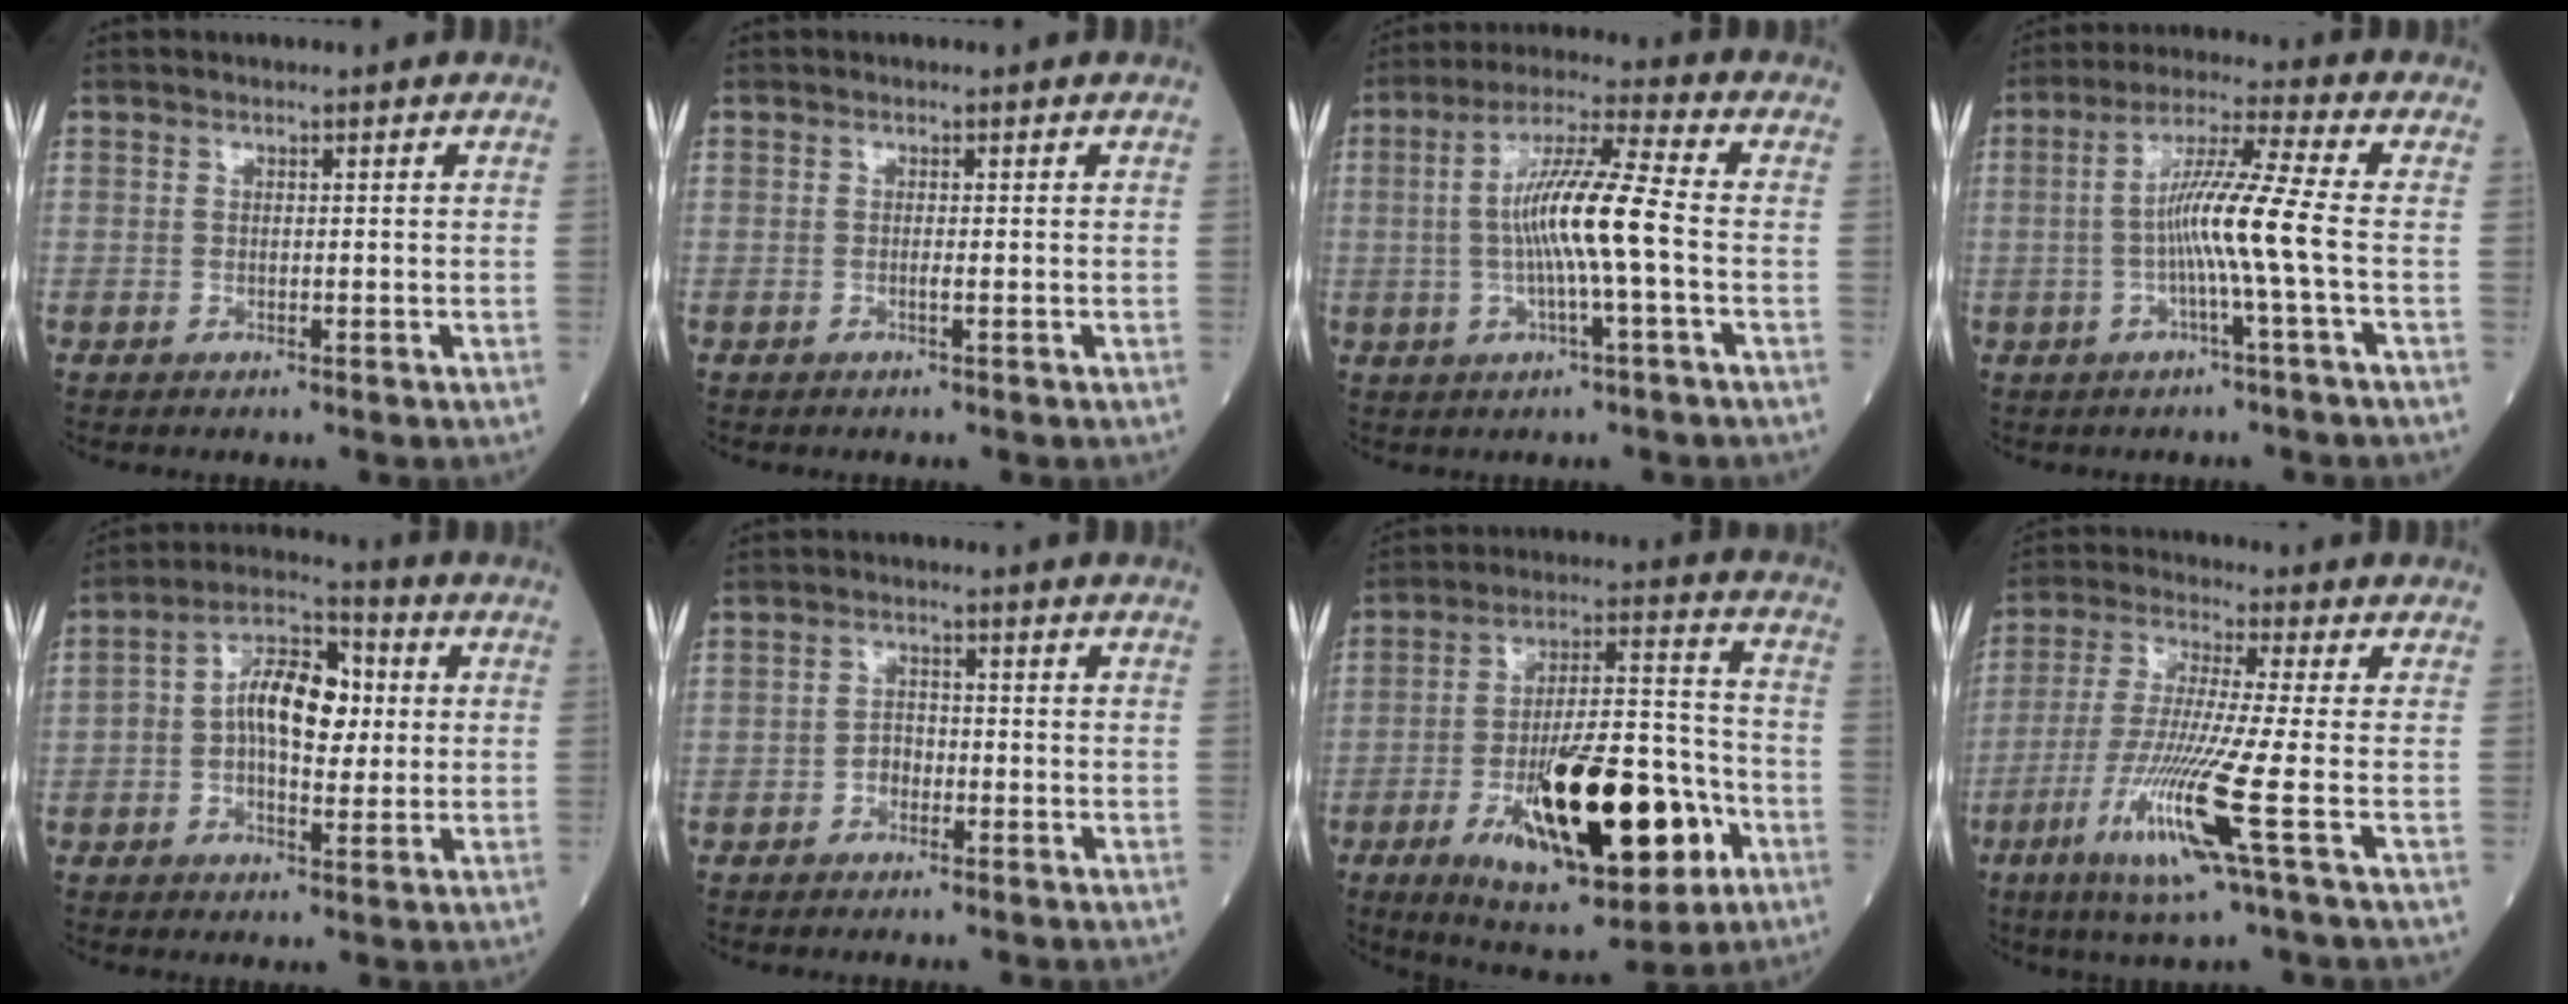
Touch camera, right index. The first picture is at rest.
{"total": 0.7, "force": [-0.2, 0.0, 0.6], "torque": [-0.013, -0.001, -0.004]}
{"total": 10.7, "force": [-1.0, 0.1, 10.7], "torque": [-0.198, 0.010, -0.026]}
{"total": 9.1, "force": [-1.4, -1.4, 8.8], "torque": [-0.165, 0.008, -0.030]}
{"total": 11.1, "force": [0.7, 5.4, 9.7], "torque": [-0.176, 0.030, 0.008]}
{"total": 2.1, "force": [-1.2, 1.4, 1.1], "torque": [-0.013, 0.007, -0.023]}
{"total": 23.2, "force": [-8.6, 6.6, 20.5], "torque": [-0.330, -0.008, -0.126]}
{"total": 13.0, "force": [-5.0, -1.1, 12.0], "torque": [-0.247, -0.031, -0.101]}